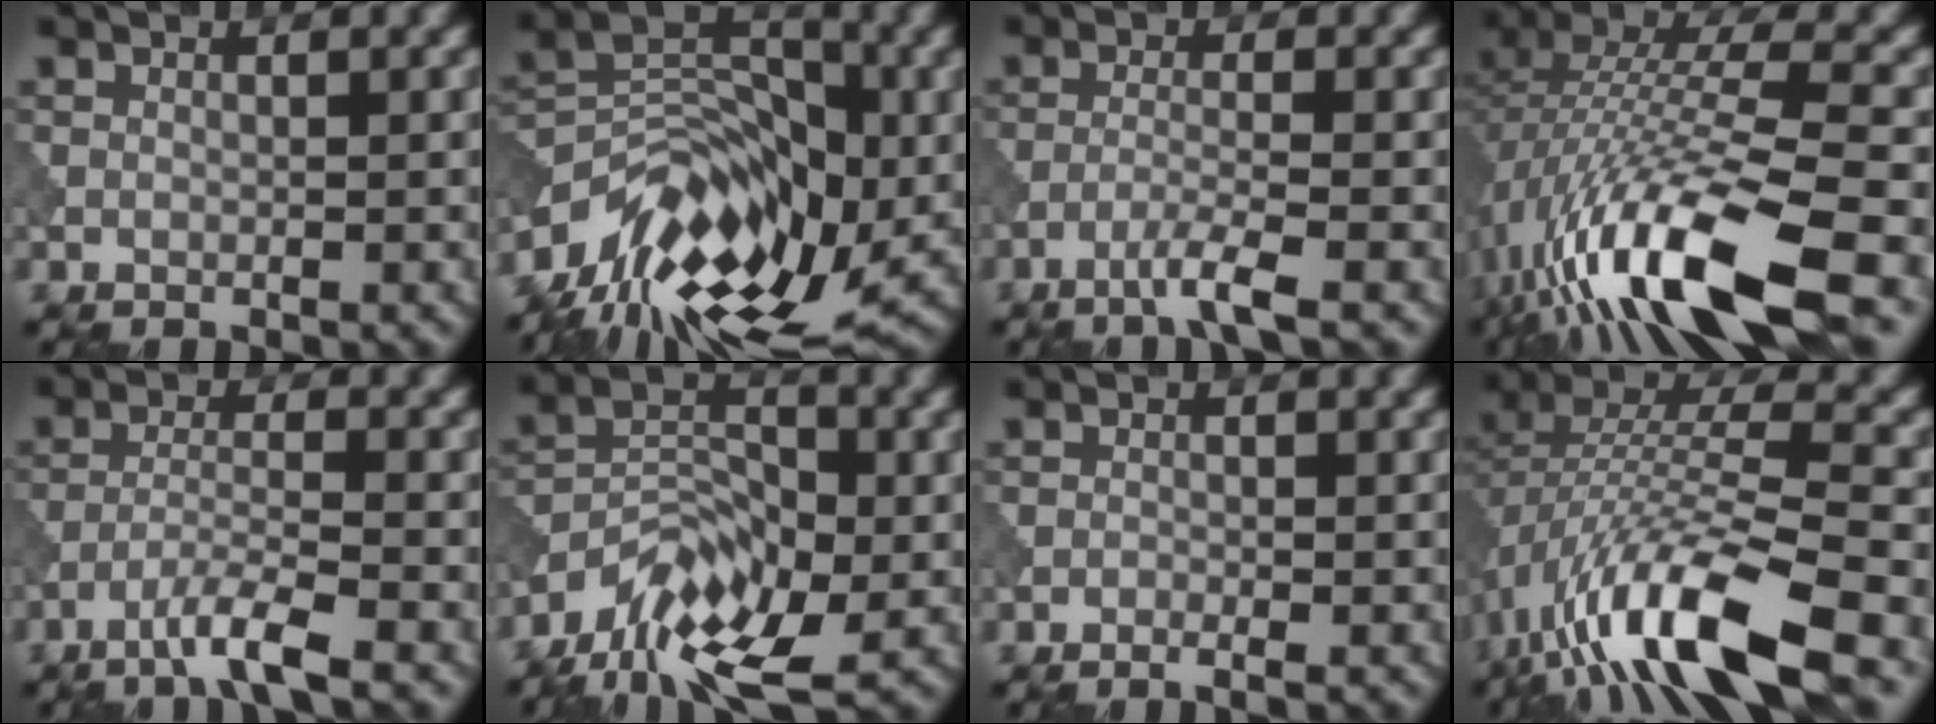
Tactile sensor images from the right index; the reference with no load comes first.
{"total": 12.0, "force": [-6.1, 6.7, 7.8], "torque": [-0.131, 0.013, -0.108]}
{"total": 3.1, "force": [-1.9, 0.0, 2.4], "torque": [-0.043, 0.005, -0.051]}
{"total": 15.1, "force": [-7.3, 4.4, 12.5], "torque": [-0.258, 0.010, -0.127]}
{"total": 4.3, "force": [-2.9, 0.3, 3.2], "torque": [-0.061, 0.003, -0.067]}
{"total": 8.1, "force": [-5.5, 3.6, 4.8], "torque": [-0.076, -0.002, -0.110]}
{"total": 0.8, "force": [-0.6, 0.1, 0.6], "torque": [-0.011, -0.002, -0.012]}
{"total": 13.5, "force": [-6.7, 4.2, 10.9], "torque": [-0.213, 0.005, -0.123]}